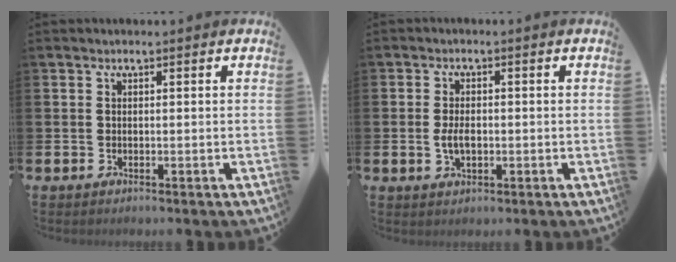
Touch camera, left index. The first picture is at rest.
{"total": 3.0, "force": [-0.2, 1.7, 2.4], "torque": [-0.037, 0.001, -0.007]}